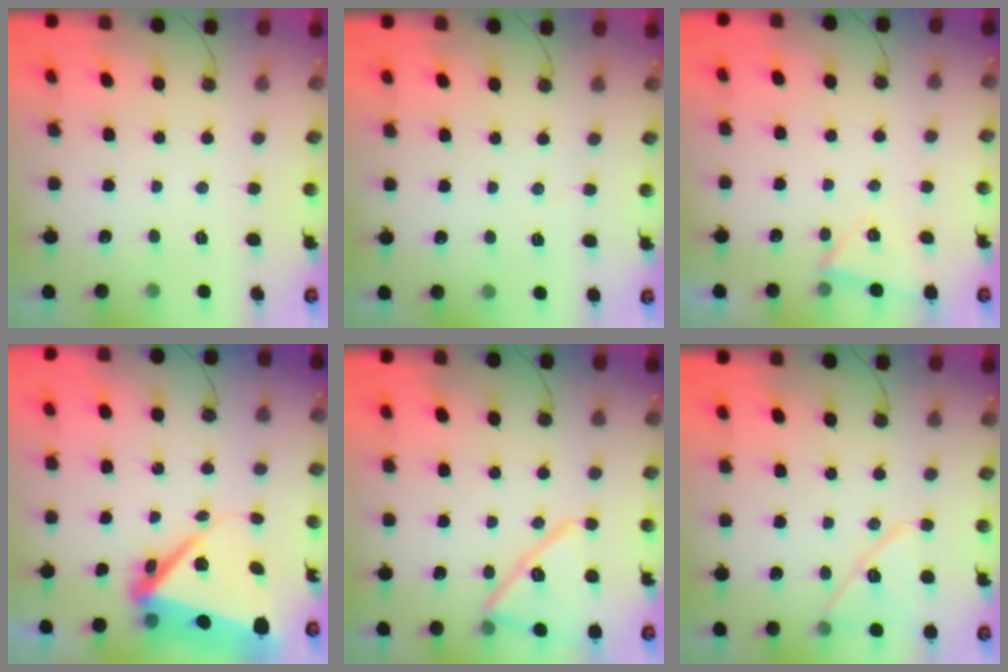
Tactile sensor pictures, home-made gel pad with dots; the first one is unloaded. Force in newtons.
{"total": 2.0, "press": 2.0, "slide": 0.4}
{"total": 3.5, "press": 3.1, "slide": 1.5}
{"total": 10.8, "press": 10.6, "slide": 1.7}
{"total": 15.2, "press": 15.1, "slide": 0.9}
{"total": 12.3, "press": 12.2, "slide": 1.6}